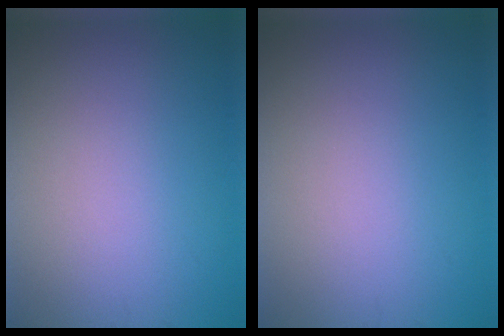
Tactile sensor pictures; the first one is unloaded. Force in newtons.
{"total": 0.0}